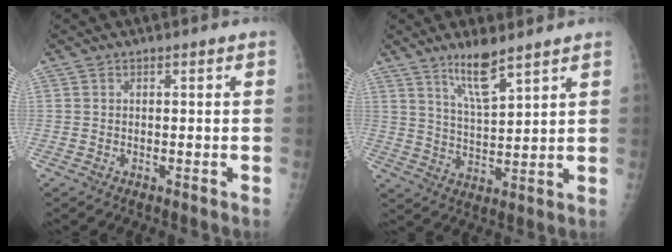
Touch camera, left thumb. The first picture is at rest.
{"total": 8.0, "force": [5.7, 1.5, 5.4], "torque": [-0.096, -0.042, 0.111]}